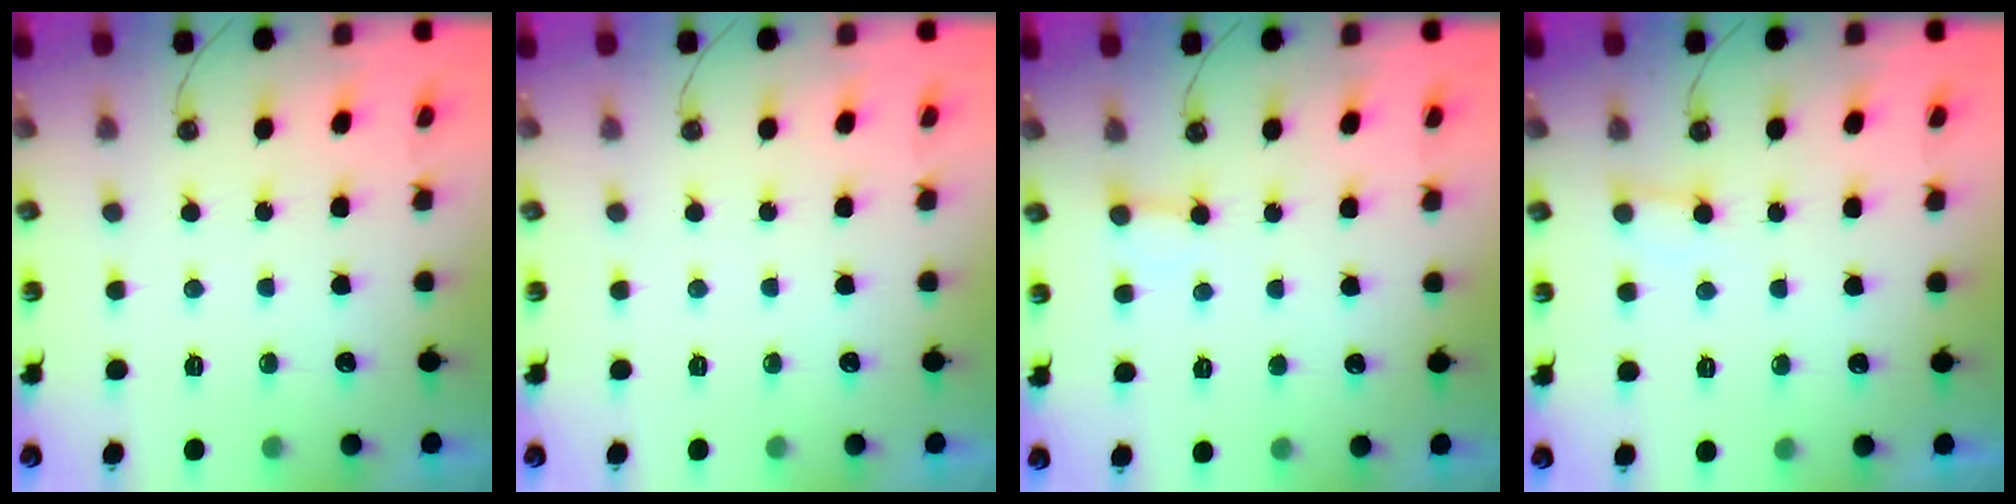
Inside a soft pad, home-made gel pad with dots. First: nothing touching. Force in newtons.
{"total": 0.0}
{"total": 2.5, "press": 2.5, "slide": 0.1}
{"total": 4.5, "press": 4.5, "slide": 0.4}